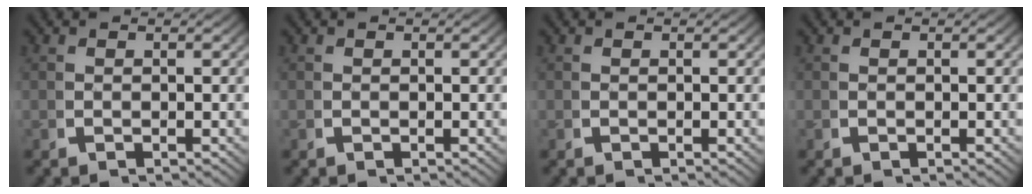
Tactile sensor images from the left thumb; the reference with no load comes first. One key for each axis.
{"total": 0.0}
{"total": 0.0}
{"total": 0.0}